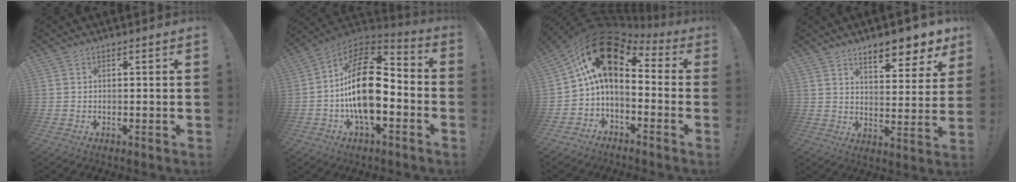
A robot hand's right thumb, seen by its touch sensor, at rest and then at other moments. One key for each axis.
{"total": 22.2, "fx": -1.1, "fy": 11.5, "fz": 18.9, "tx": -0.344, "ty": 0.013, "tz": -0.016}
{"total": 17.0, "fx": 5.7, "fy": 9.0, "fz": 13.3, "tx": -0.222, "ty": -0.028, "tz": 0.104}
{"total": 9.7, "fx": 7.7, "fy": 2.5, "fz": 5.3, "tx": -0.063, "ty": -0.064, "tz": 0.130}